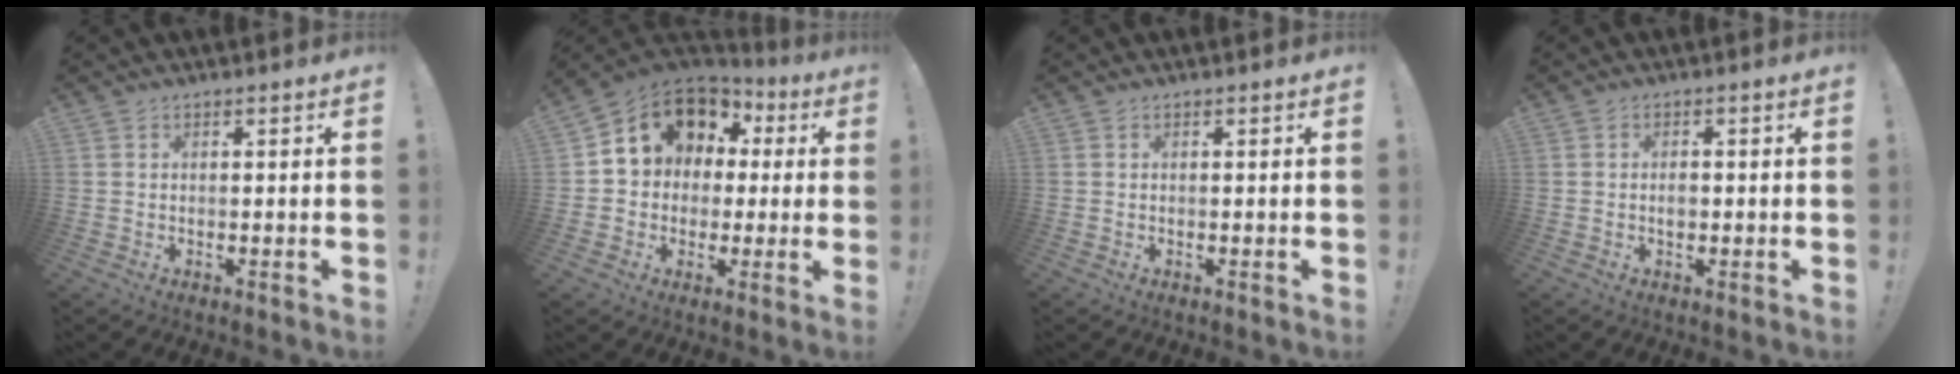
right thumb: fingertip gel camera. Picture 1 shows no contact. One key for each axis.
{"total": 10.9, "fx": 3.6, "fy": 9.2, "fz": 4.7, "tx": -0.070, "ty": -0.019, "tz": 0.073}
{"total": 0.0}
{"total": 2.0, "fx": -0.3, "fy": 1.4, "fz": 1.4, "tx": -0.011, "ty": 0.000, "tz": -0.009}